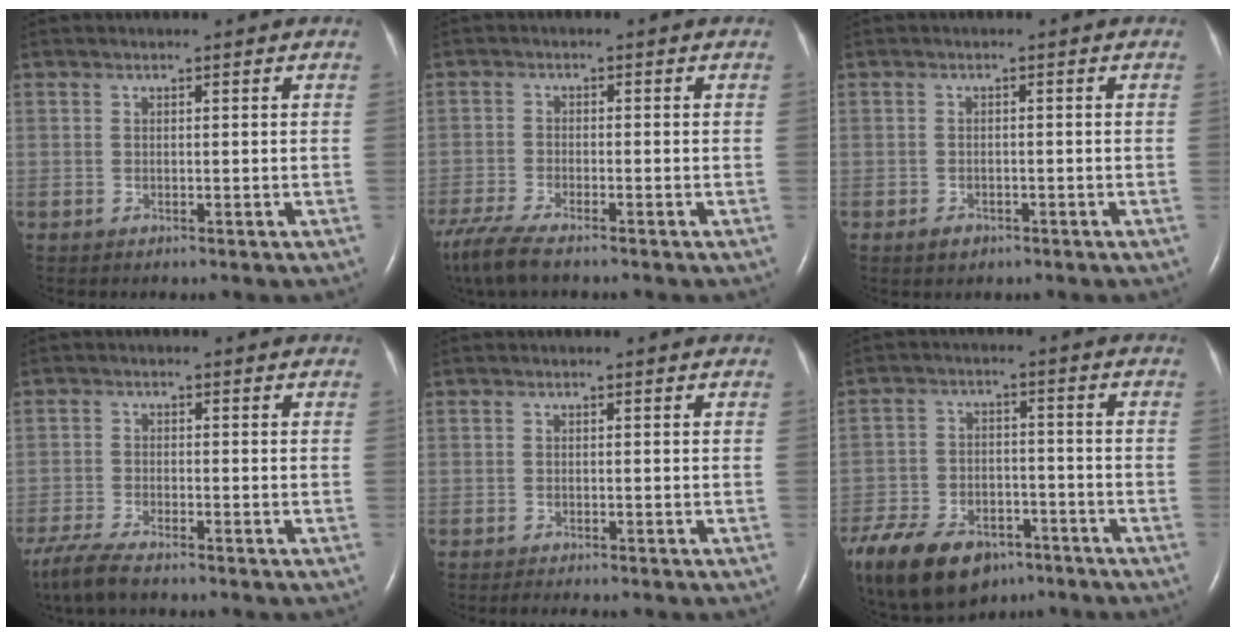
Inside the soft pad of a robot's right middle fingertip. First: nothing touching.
{"total": 8.2, "force": [-6.6, 1.3, 4.8], "torque": [-0.099, -0.023, -0.121]}
{"total": 1.8, "force": [-1.1, 1.1, 0.8], "torque": [-0.018, 0.001, -0.013]}
{"total": 6.5, "force": [-5.4, 0.9, 3.6], "torque": [-0.074, -0.019, -0.100]}
{"total": 1.7, "force": [-1.5, 0.1, 0.8], "torque": [-0.016, -0.005, -0.021]}
{"total": 20.2, "force": [-13.3, 11.1, 10.4], "torque": [-0.276, -0.026, -0.213]}